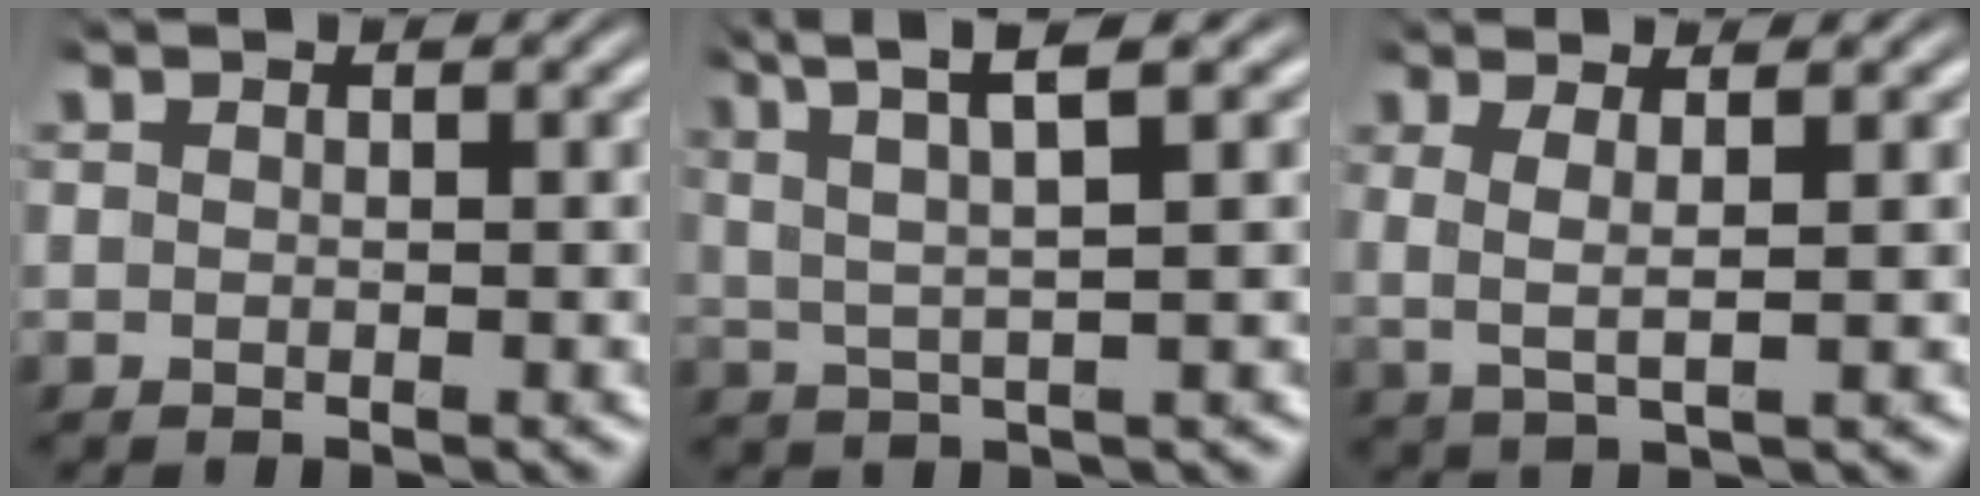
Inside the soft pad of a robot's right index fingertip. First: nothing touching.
{"total": 5.4, "force": [3.2, 1.6, 4.1], "torque": [-0.082, 0.011, 0.049]}
{"total": 3.9, "force": [1.0, 1.9, 3.3], "torque": [-0.068, 0.001, 0.013]}